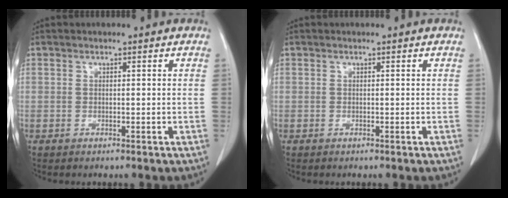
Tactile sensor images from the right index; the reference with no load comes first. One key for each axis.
{"total": 0.0}